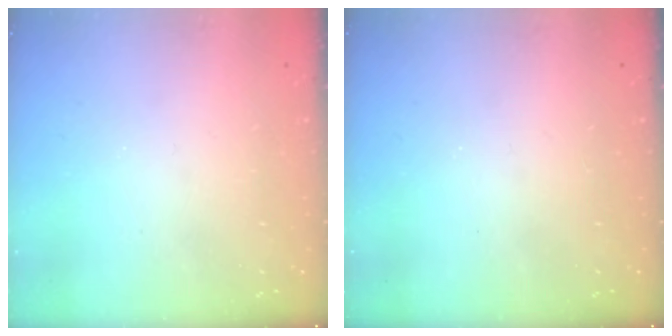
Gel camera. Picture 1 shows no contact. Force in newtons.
{"total": 0.0}